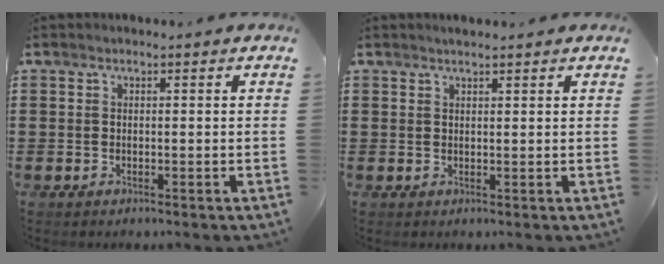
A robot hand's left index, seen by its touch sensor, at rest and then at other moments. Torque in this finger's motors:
{"motor_torque": [0.37, 0.41, 0.01, 0.04]}